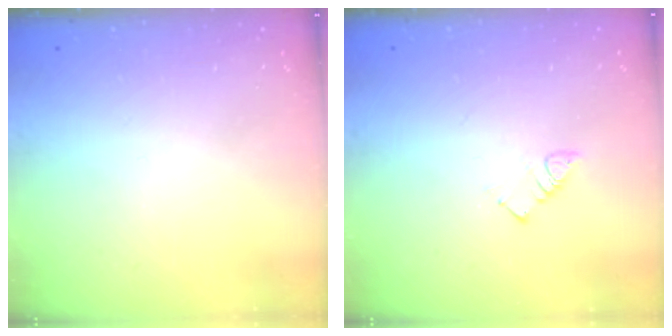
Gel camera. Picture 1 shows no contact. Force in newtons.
{"total": 2.9, "press": 2.9, "slide": 0.5}